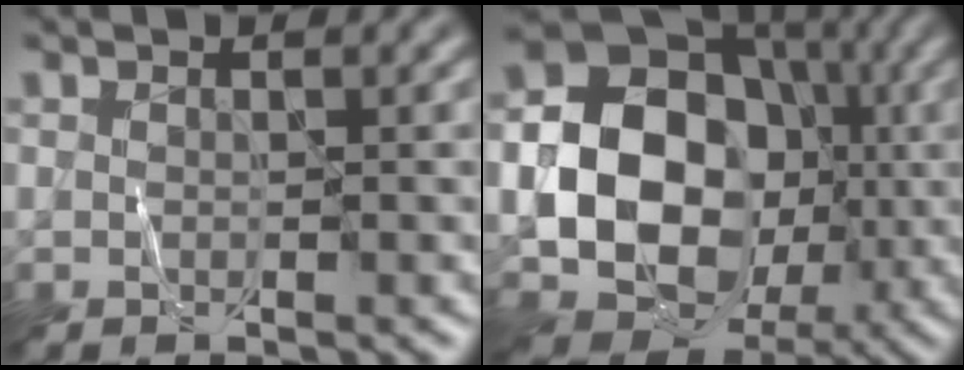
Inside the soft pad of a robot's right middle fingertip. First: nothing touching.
{"total": 16.4, "force": [-2.0, 13.1, 9.7], "torque": [-0.146, -0.004, -0.048]}